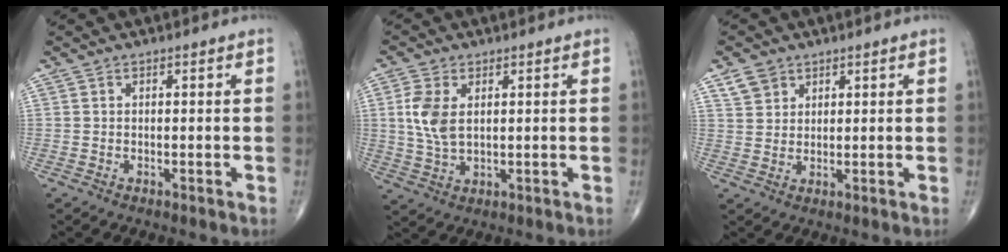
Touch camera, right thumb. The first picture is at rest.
{"total": 6.9, "force": [1.5, 4.0, 5.5], "torque": [-0.121, -0.002, 0.034]}
{"total": 4.1, "force": [2.6, 3.0, 1.1], "torque": [-0.009, -0.011, 0.053]}